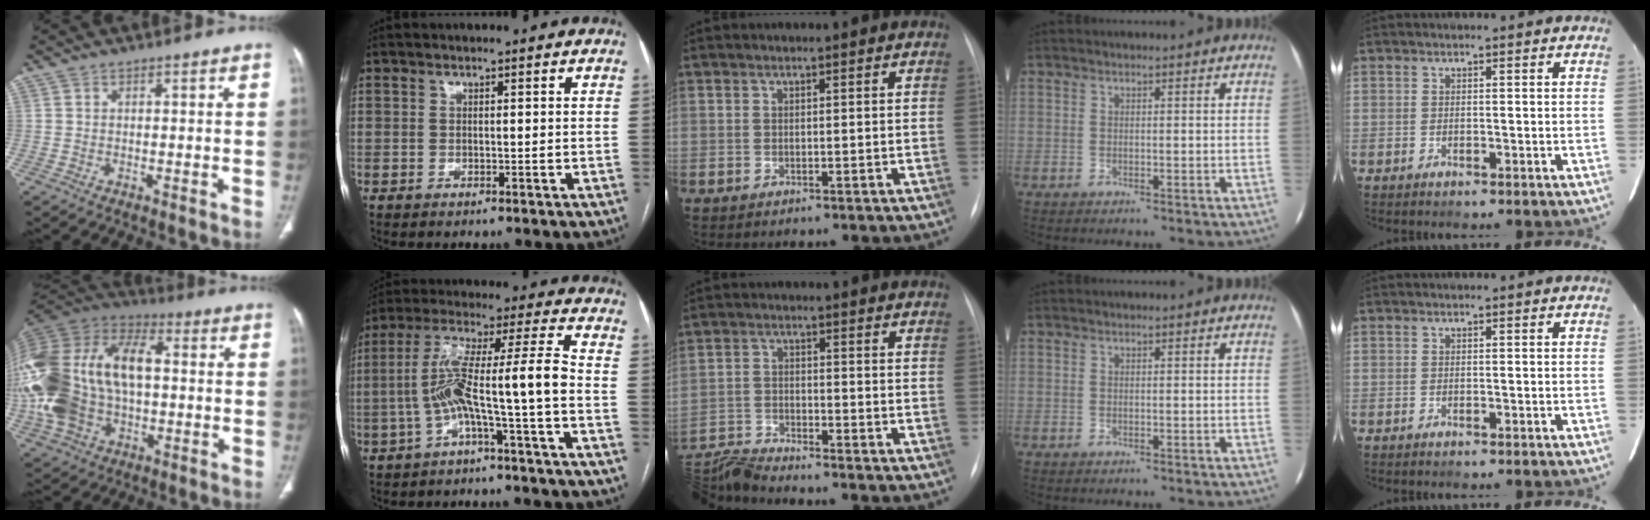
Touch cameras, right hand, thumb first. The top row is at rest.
{"thumb": {"total": 29.7, "force": [0.5, 18.2, 23.5], "torque": [-0.521, 0.031, 0.013]}, "index": {"total": 10.4, "force": [-2.8, -0.7, 10.0], "torque": [-0.190, 0.041, -0.049]}, "middle": {"total": 7.0, "force": [-6.7, -1.7, 0.4], "torque": [-0.014, -0.008, -0.131]}}